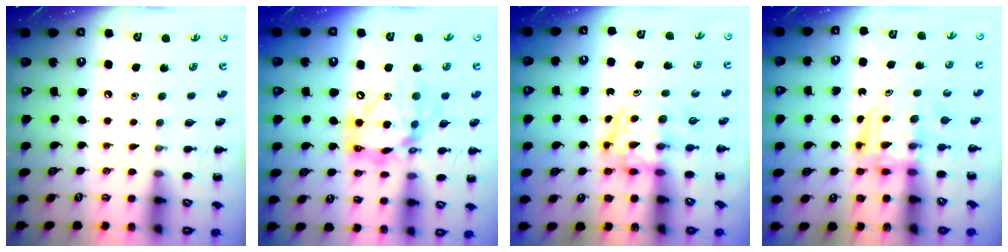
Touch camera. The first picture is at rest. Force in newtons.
{"total": 14.0, "press": 13.6, "slide": 3.6}
{"total": 3.6, "press": 3.6, "slide": 0.2}
{"total": 3.7, "press": 3.7, "slide": 0.2}